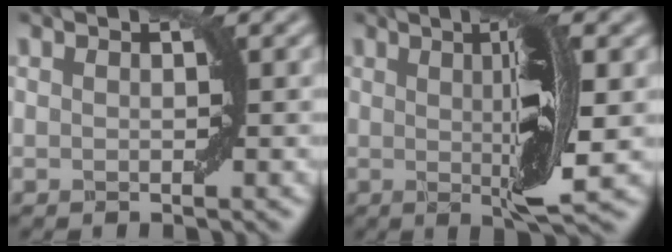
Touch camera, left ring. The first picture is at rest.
{"total": 6.5, "force": [0.3, 1.1, 6.4], "torque": [-0.100, -0.004, 0.007]}